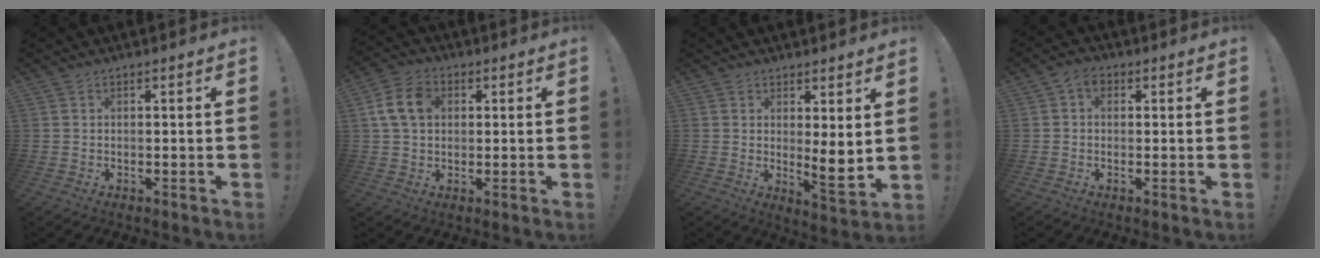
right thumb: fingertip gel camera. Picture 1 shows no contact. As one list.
[{"total": 10.6, "force": [2.4, 7.9, 6.7], "torque": [-0.113, 0.014, 0.049]}, {"total": 6.3, "force": [1.9, 1.0, 5.9], "torque": [-0.061, -0.040, 0.033]}, {"total": 3.7, "force": [0.5, 2.8, 2.4], "torque": [-0.040, 0.003, 0.010]}]